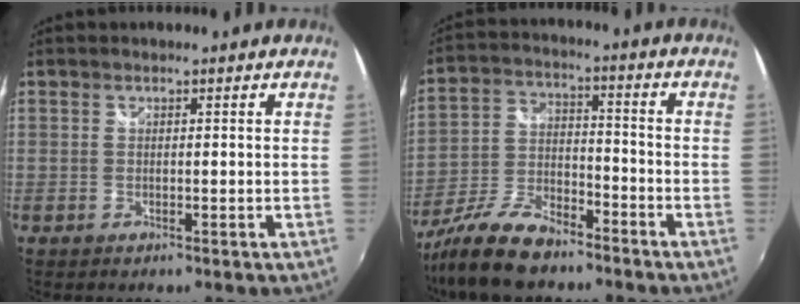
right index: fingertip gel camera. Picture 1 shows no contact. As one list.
[{"total": 13.8, "force": [-10.6, 5.0, 7.3], "torque": [-0.167, -0.012, -0.203]}]